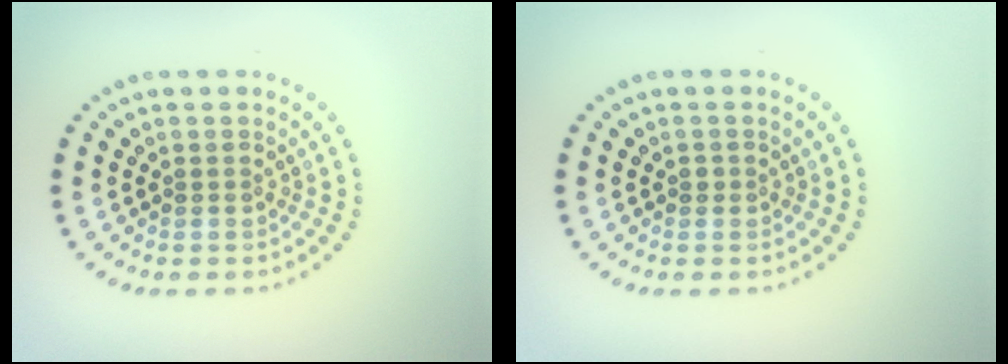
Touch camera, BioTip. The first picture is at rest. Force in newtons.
{"total": 0.5, "press": 0.3, "slide": 0.4}